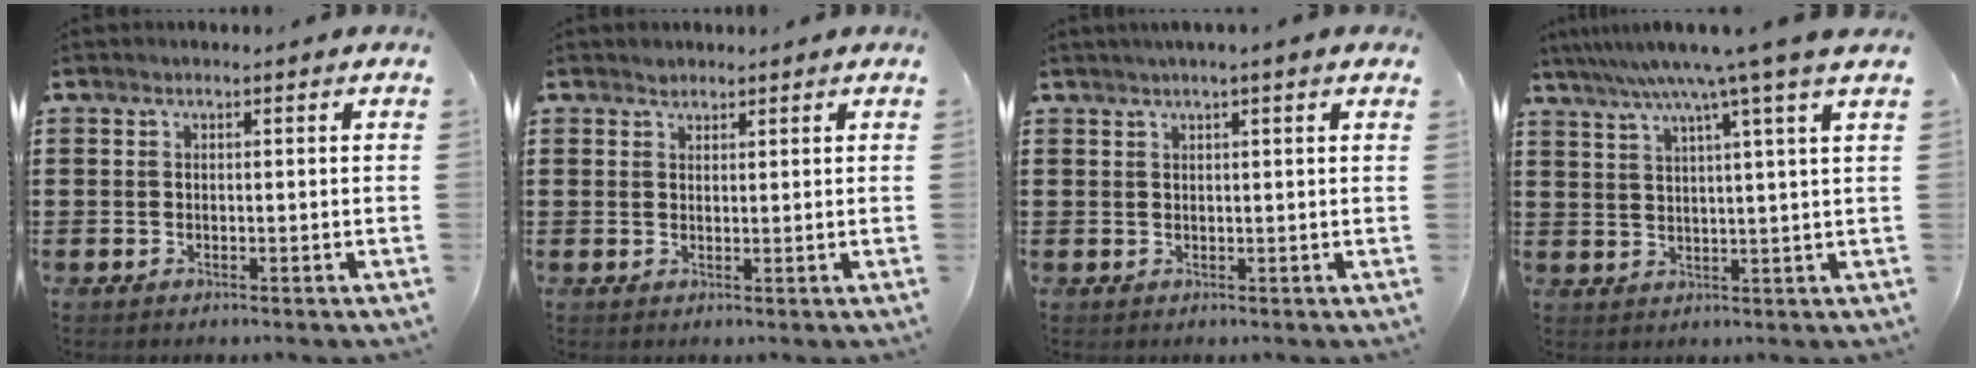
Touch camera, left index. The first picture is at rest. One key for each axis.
{"total": 1.2, "fx": 1.1, "fy": 0.6, "fz": 0.1, "tx": -0.005, "ty": 0.001, "tz": 0.022}
{"total": 1.3, "fx": 1.0, "fy": 0.0, "fz": 0.9, "tx": -0.018, "ty": 0.001, "tz": 0.018}
{"total": 7.5, "fx": 5.1, "fy": -1.4, "fz": 5.4, "tx": -0.120, "ty": -0.022, "tz": 0.082}